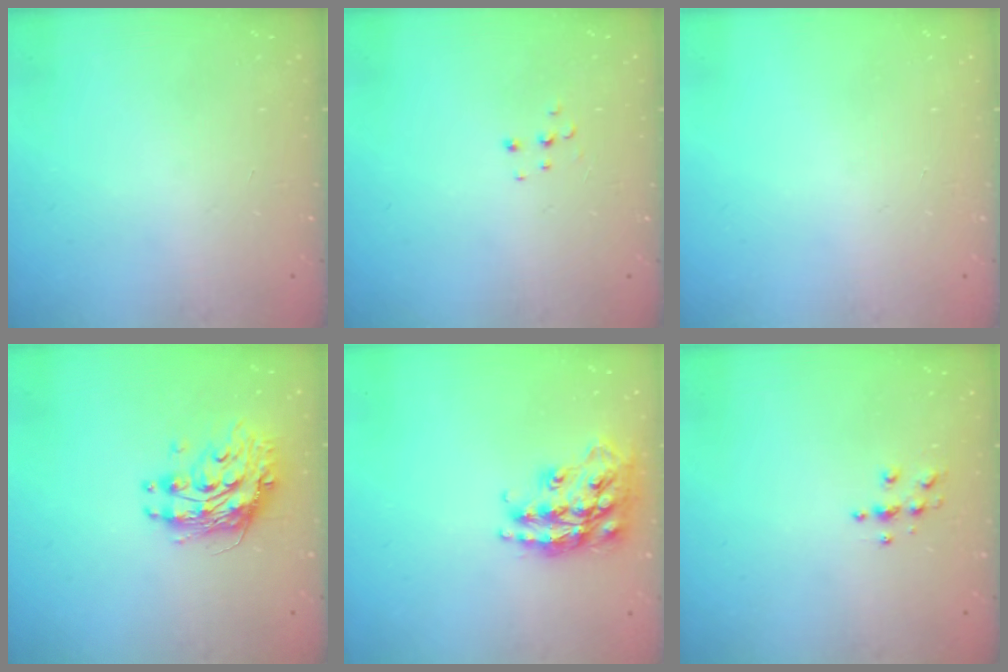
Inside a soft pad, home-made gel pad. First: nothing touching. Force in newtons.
{"total": 4.7, "press": 4.7, "slide": 0.4}
{"total": 0.0}
{"total": 10.3, "press": 10.2, "slide": 1.0}
{"total": 18.4, "press": 18.4, "slide": 1.2}
{"total": 3.9, "press": 3.8, "slide": 0.4}